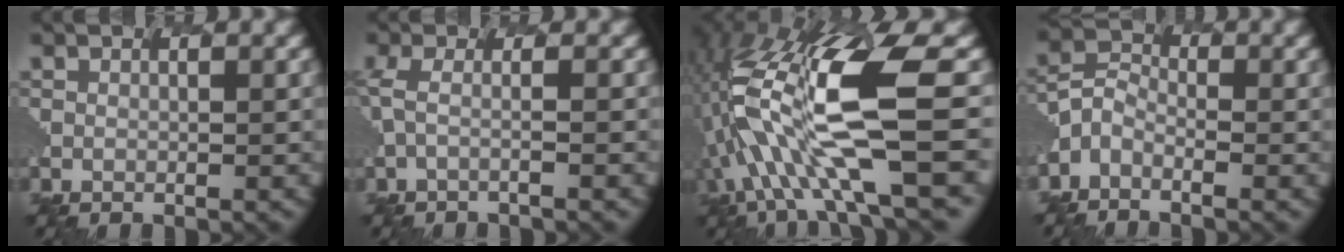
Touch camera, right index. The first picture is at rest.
{"total": 1.0, "force": [-0.2, 0.1, 1.0], "torque": [-0.041, 0.011, -0.022]}
{"total": 11.5, "force": [-0.9, 3.5, 10.9], "torque": [-0.229, 0.018, -0.023]}
{"total": 2.5, "force": [-2.1, 1.3, -0.4], "torque": [-0.015, 0.017, -0.056]}